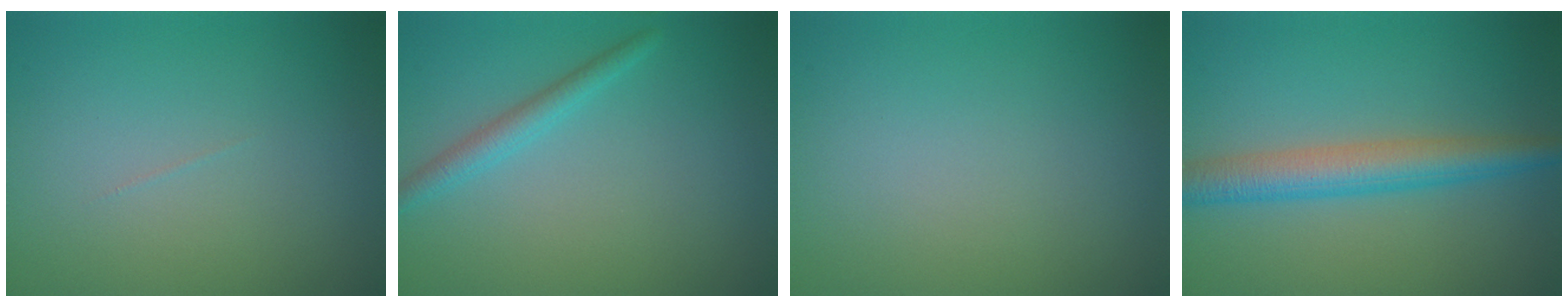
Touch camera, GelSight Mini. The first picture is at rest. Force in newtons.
{"total": 2.0, "press": 2.0, "slide": 0.0}
{"total": 0.0}
{"total": 4.8, "press": 4.8, "slide": 0.1}